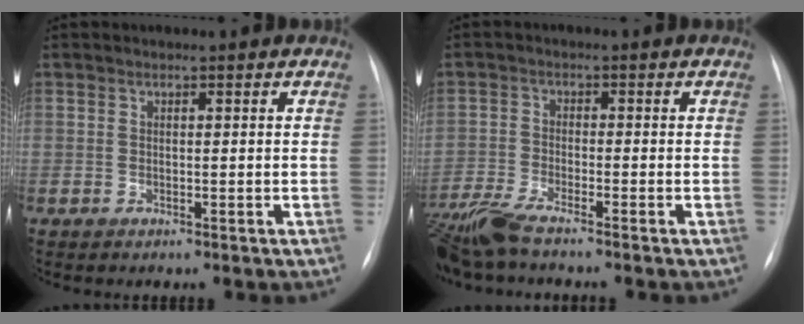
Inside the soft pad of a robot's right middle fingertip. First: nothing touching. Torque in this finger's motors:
{"motor_torque": [0.24, -0.23, 0.17, 0.11]}